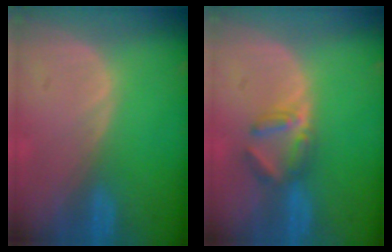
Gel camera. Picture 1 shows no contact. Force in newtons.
{"total": 4.1, "press": 3.9, "slide": 1.1}